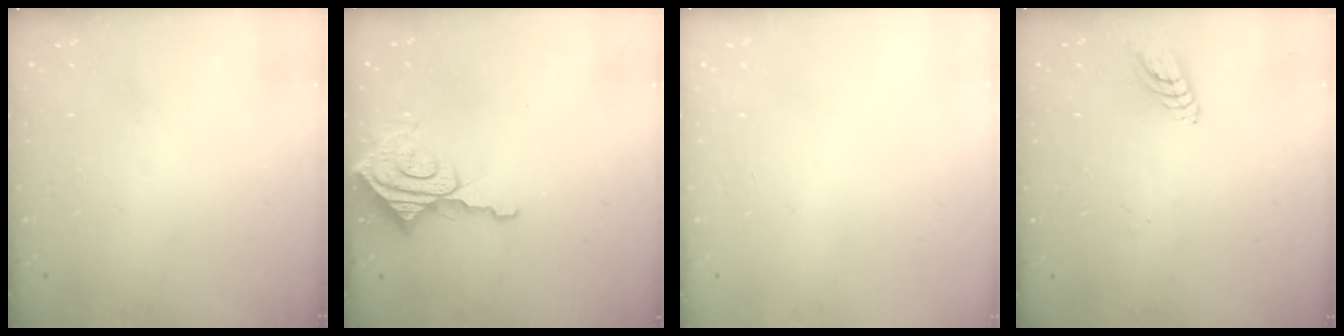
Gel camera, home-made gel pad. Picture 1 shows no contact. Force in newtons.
{"total": 9.5, "press": 9.5, "slide": 0.8}
{"total": 0.0}
{"total": 6.4, "press": 6.3, "slide": 0.4}